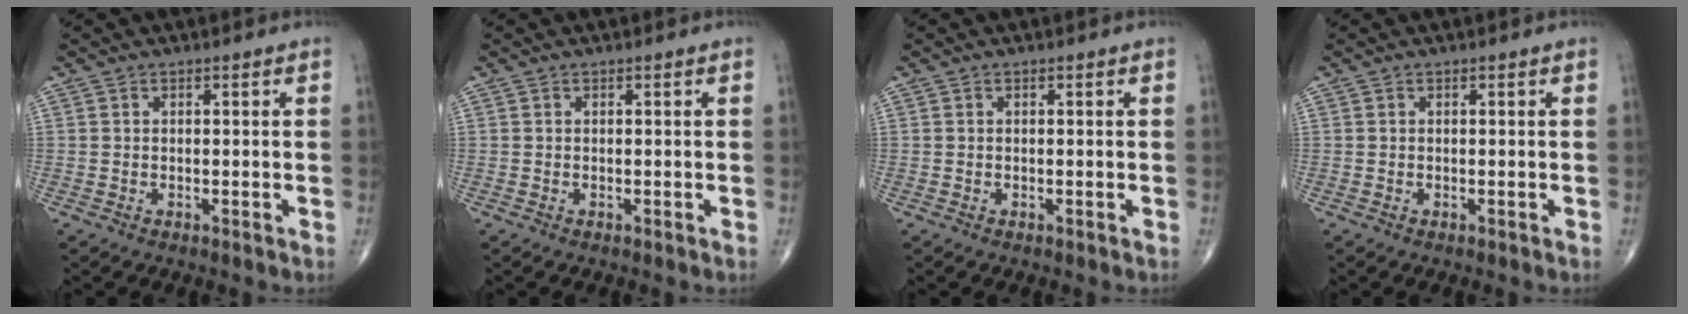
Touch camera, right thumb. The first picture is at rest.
{"total": 0.0}
{"total": 0.0}
{"total": 0.0}